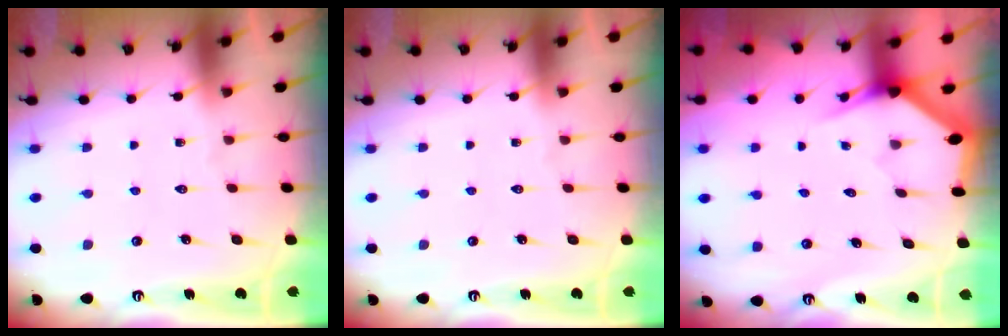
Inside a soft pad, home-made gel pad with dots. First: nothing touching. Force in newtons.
{"total": 0.0}
{"total": 2.9, "press": 2.9, "slide": 0.1}